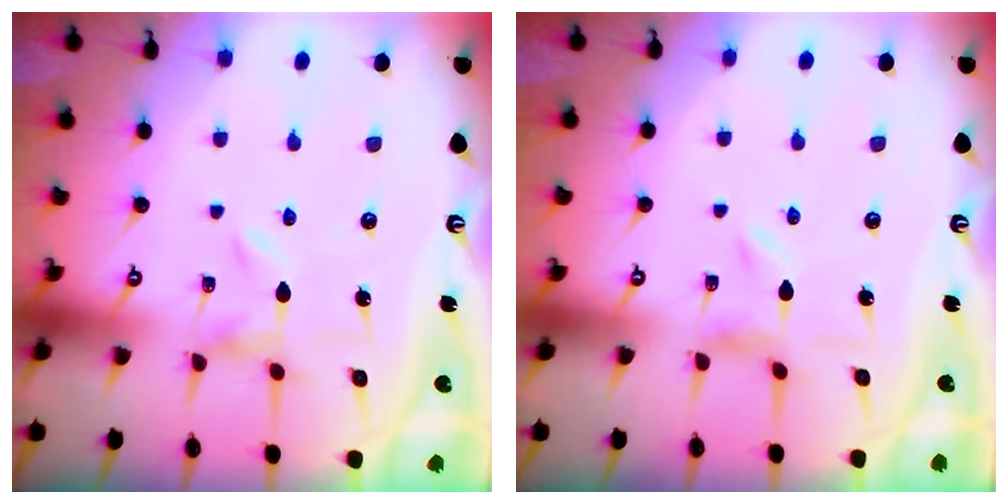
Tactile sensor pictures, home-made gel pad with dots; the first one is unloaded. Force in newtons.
{"total": 1.7, "press": 1.7, "slide": 0.3}